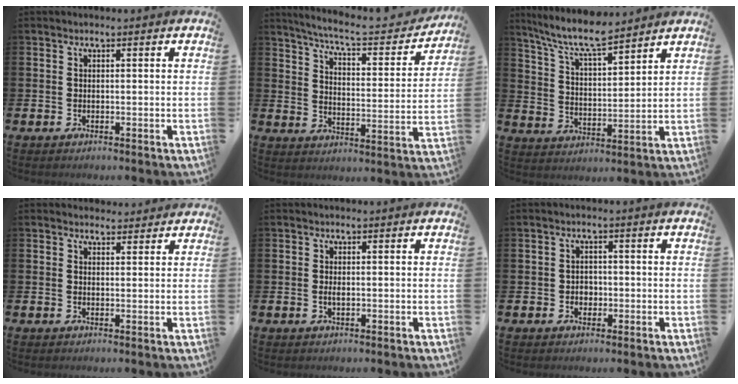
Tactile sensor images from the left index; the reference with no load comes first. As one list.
[{"total": 6.9, "force": [6.3, 0.8, 2.6], "torque": [-0.073, -0.047, 0.103]}, {"total": 8.5, "force": [7.5, 1.3, 3.8], "torque": [-0.102, -0.033, 0.134]}, {"total": 2.0, "force": [1.9, 0.6, -0.1], "torque": [0.009, -0.008, 0.033]}, {"total": 0.8, "force": [-0.2, 0.3, 0.7], "torque": [-0.012, 0.000, -0.004]}, {"total": 1.7, "force": [-0.4, 1.6, 0.6], "torque": [-0.003, 0.003, -0.014]}]